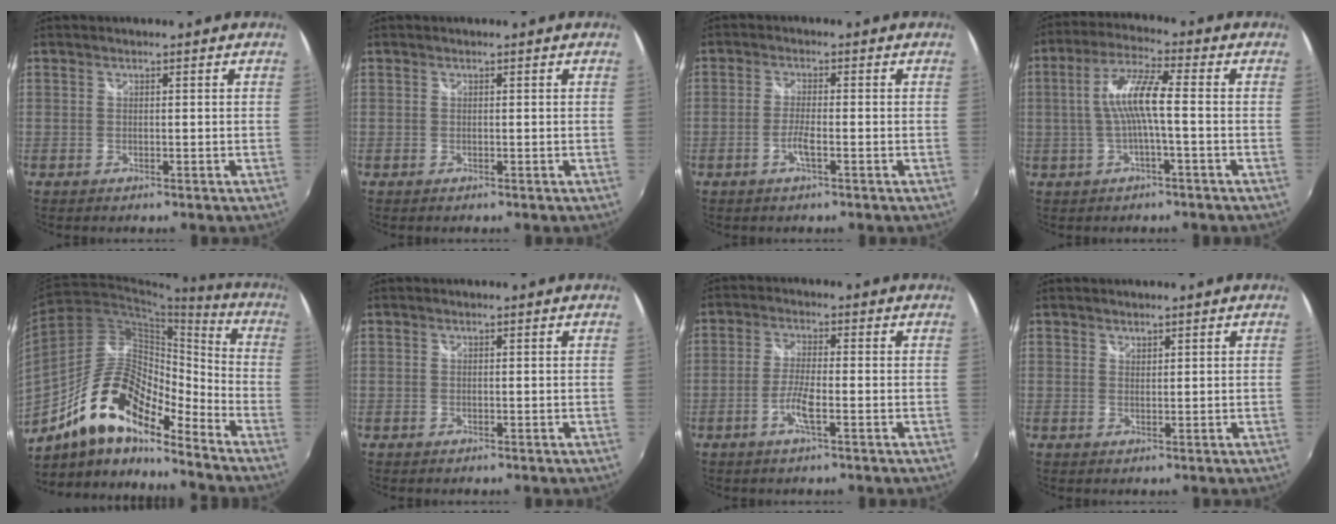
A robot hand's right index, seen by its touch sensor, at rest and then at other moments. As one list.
[{"total": 0.0}, {"total": 3.0, "force": [-1.3, 0.3, 2.6], "torque": [-0.058, -0.002, -0.028]}, {"total": 8.0, "force": [-0.8, 0.6, 7.9], "torque": [-0.166, 0.011, -0.013]}, {"total": 18.3, "force": [-12.7, 6.6, 11.5], "torque": [-0.207, 0.008, -0.242]}, {"total": 0.0}, {"total": 4.5, "force": [-1.9, 0.3, 4.0], "torque": [-0.087, -0.002, -0.040]}, {"total": 0.9, "force": [0.8, 0.3, 0.1], "torque": [0.000, 0.001, 0.015]}]